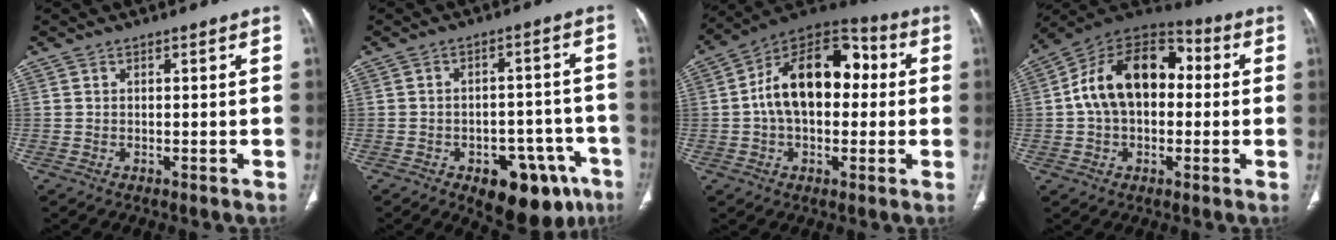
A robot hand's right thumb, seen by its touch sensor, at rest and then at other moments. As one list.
[{"total": 14.4, "force": [-7.6, 7.7, 9.5], "torque": [-0.081, 0.044, -0.093]}, {"total": 18.5, "force": [1.5, 11.4, 14.5], "torque": [-0.209, 0.043, 0.016]}, {"total": 17.8, "force": [1.3, 11.7, 13.3], "torque": [-0.200, 0.042, 0.013]}]